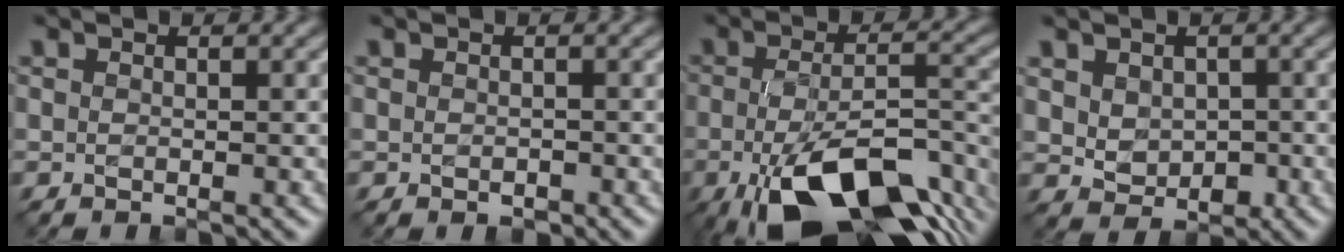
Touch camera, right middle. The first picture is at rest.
{"total": 0.7, "force": [-0.3, 0.4, 0.4], "torque": [-0.005, -0.002, -0.003]}
{"total": 13.1, "force": [-6.3, 5.1, 10.3], "torque": [-0.180, -0.023, -0.095]}
{"total": 3.0, "force": [0.3, 2.5, 1.6], "torque": [-0.026, -0.006, 0.014]}